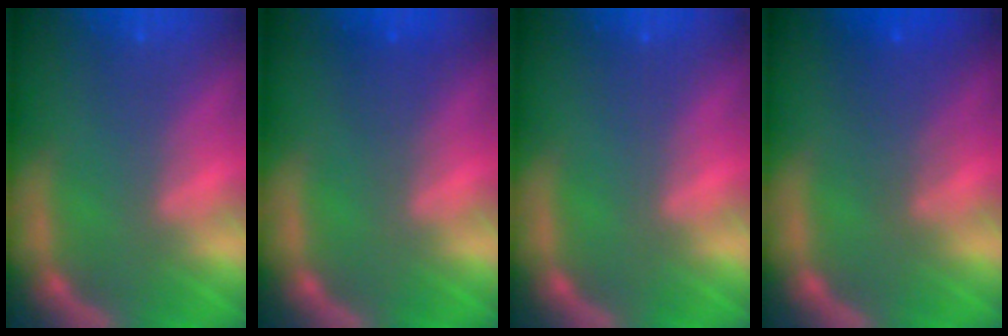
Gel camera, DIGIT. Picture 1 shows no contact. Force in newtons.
{"total": 1.5}
{"total": 0.0}
{"total": 3.0}